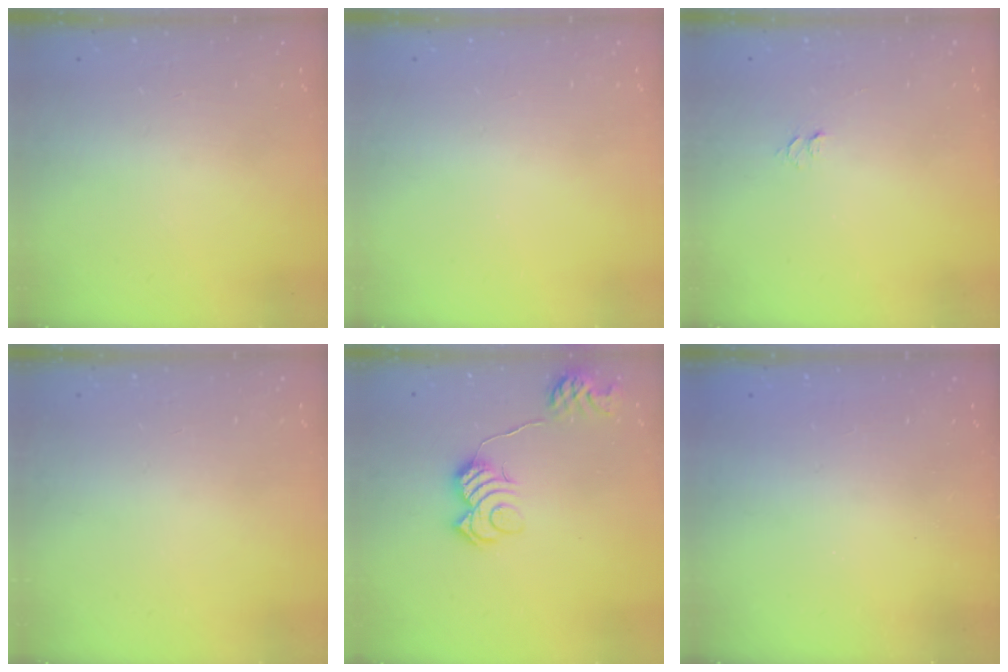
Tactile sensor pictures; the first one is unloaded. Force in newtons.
{"total": 0.0}
{"total": 3.6, "press": 3.6, "slide": 0.4}
{"total": 0.0}
{"total": 11.1, "press": 11.0, "slide": 0.7}
{"total": 2.4, "press": 2.2, "slide": 0.8}